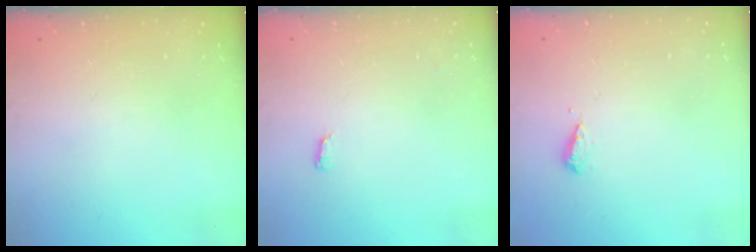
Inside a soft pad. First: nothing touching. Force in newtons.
{"total": 6.4, "press": 3.8, "slide": 5.1}
{"total": 5.2, "press": 5.2, "slide": 0.5}